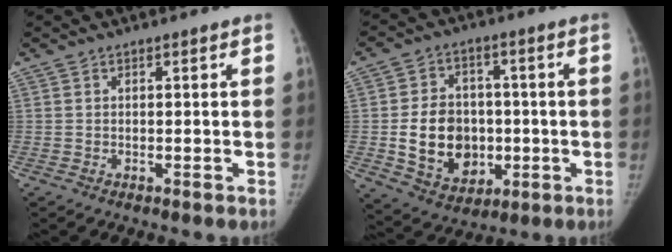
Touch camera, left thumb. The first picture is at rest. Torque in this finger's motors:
{"motor_torque": [0.43, 1.00, 0.77, -0.64, 0.43]}